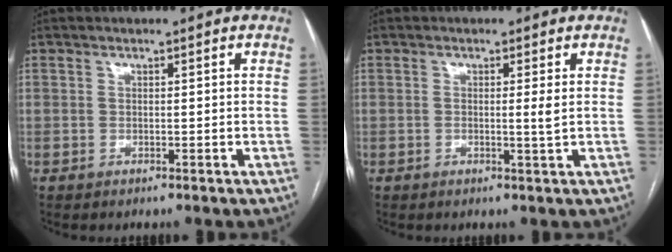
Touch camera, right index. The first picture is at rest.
{"total": 1.7, "force": [0.1, -0.5, 1.7], "torque": [-0.025, -0.003, -0.001]}